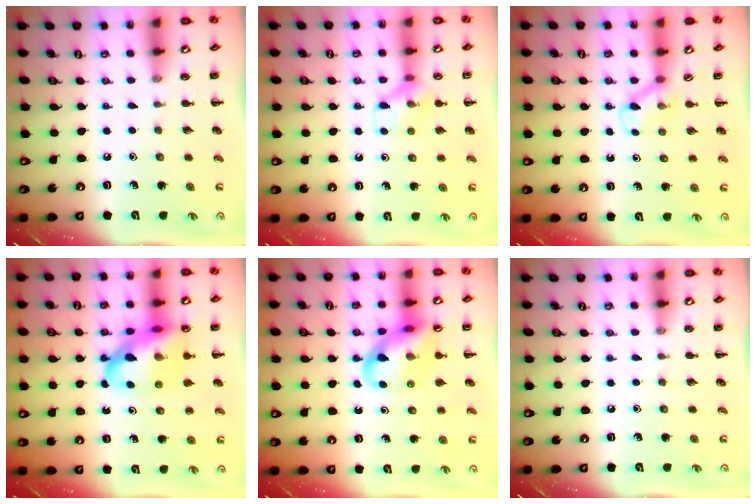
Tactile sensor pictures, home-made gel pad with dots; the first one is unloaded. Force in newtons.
{"total": 9.4, "press": 9.4, "slide": 0.6}
{"total": 2.9, "press": 2.7, "slide": 1.1}
{"total": 16.0, "press": 15.4, "slide": 4.1}
{"total": 13.3, "press": 13.1, "slide": 2.1}
{"total": 0.0}